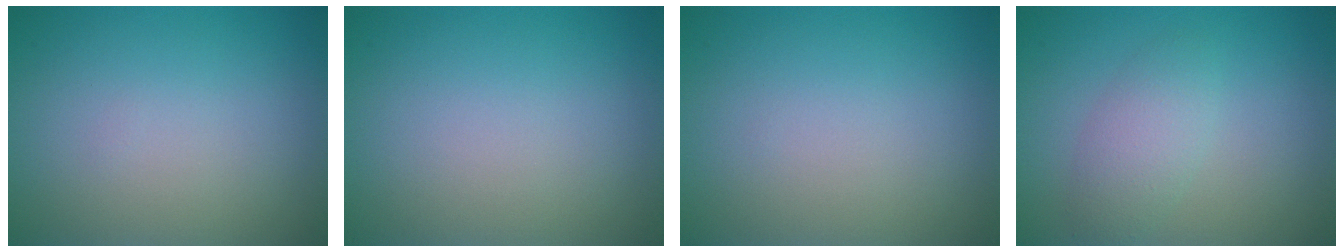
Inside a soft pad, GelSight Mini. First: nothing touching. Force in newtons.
{"total": 0.0}
{"total": 0.0}
{"total": 2.6, "press": 2.6, "slide": 0.1}